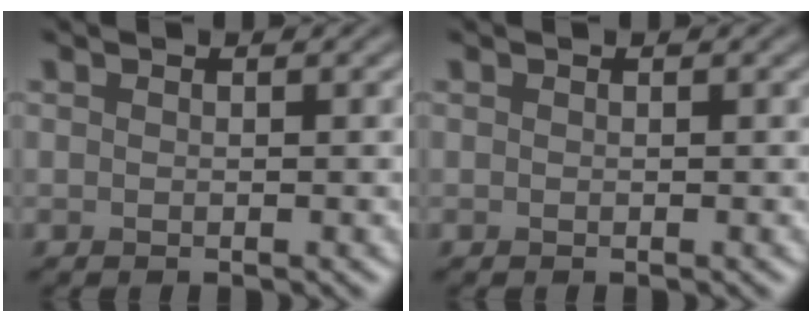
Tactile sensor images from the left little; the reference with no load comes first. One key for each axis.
{"total": 0.0}